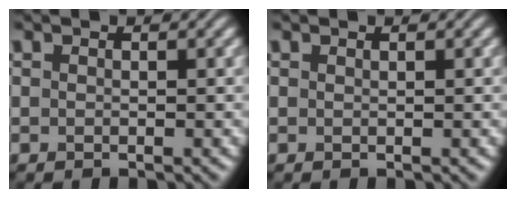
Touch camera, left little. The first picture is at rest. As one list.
[{"total": 0.0}]